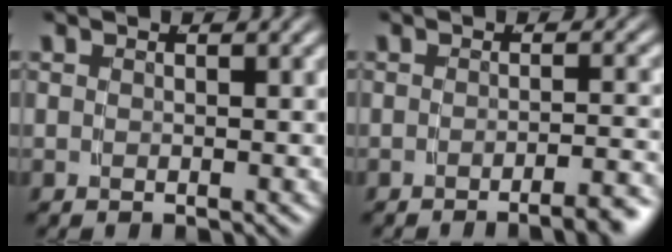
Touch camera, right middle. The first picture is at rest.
{"total": 4.0, "force": [-3.2, 0.5, 2.3], "torque": [-0.020, 0.000, -0.052]}